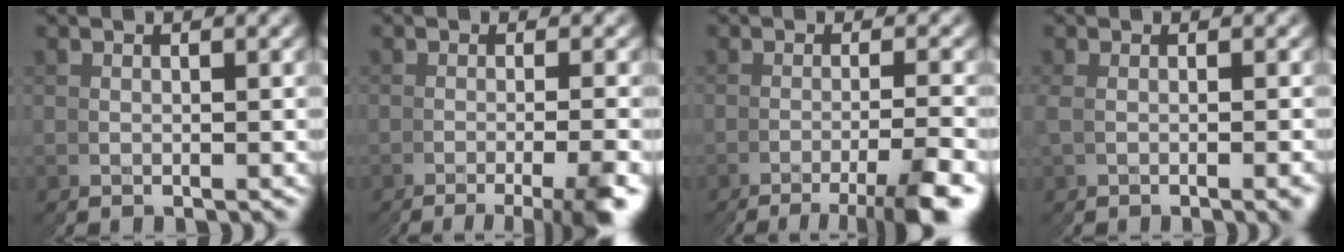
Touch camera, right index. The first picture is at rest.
{"total": 4.5, "force": [-2.5, -1.3, 3.5], "torque": [-0.043, 0.011, -0.046]}
{"total": 5.2, "force": [-3.5, -2.0, 3.3], "torque": [-0.037, 0.014, -0.065]}
{"total": 1.3, "force": [0.0, -1.2, 0.4], "torque": [-0.002, 0.010, -0.004]}